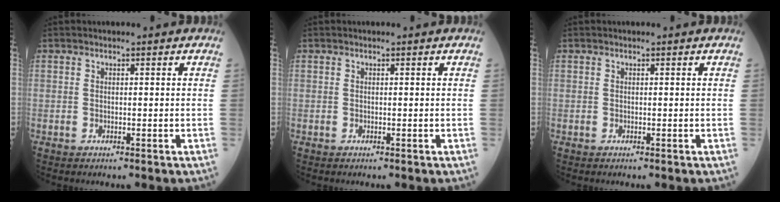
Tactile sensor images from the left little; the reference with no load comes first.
{"total": 0.0}
{"total": 0.0}